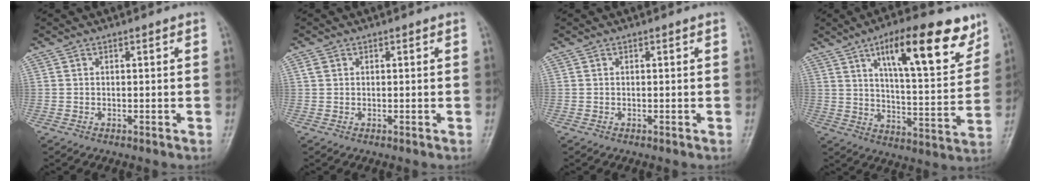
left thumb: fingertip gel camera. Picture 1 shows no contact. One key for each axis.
{"total": 1.1, "fx": 0.4, "fy": 0.9, "fz": 0.5, "tx": -0.006, "ty": 0.003, "tz": 0.007}
{"total": 0.0}
{"total": 18.8, "fx": 10.5, "fy": 6.0, "fz": 14.5, "tx": -0.178, "ty": -0.046, "tz": 0.162}